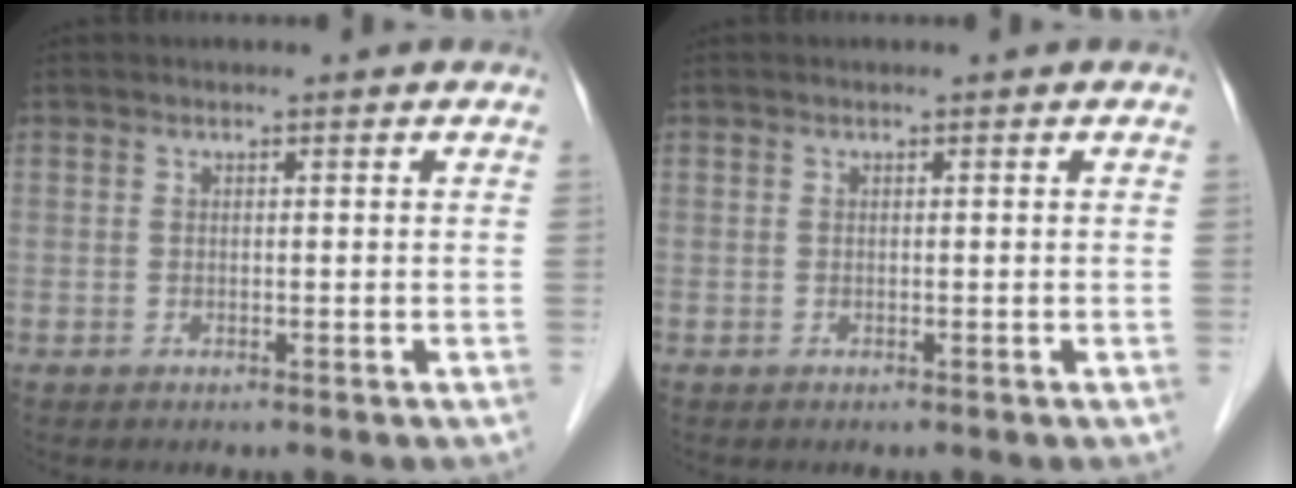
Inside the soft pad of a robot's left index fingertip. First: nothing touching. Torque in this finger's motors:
{"motor_torque": [-0.01, -0.01, 0.00, 0.00]}